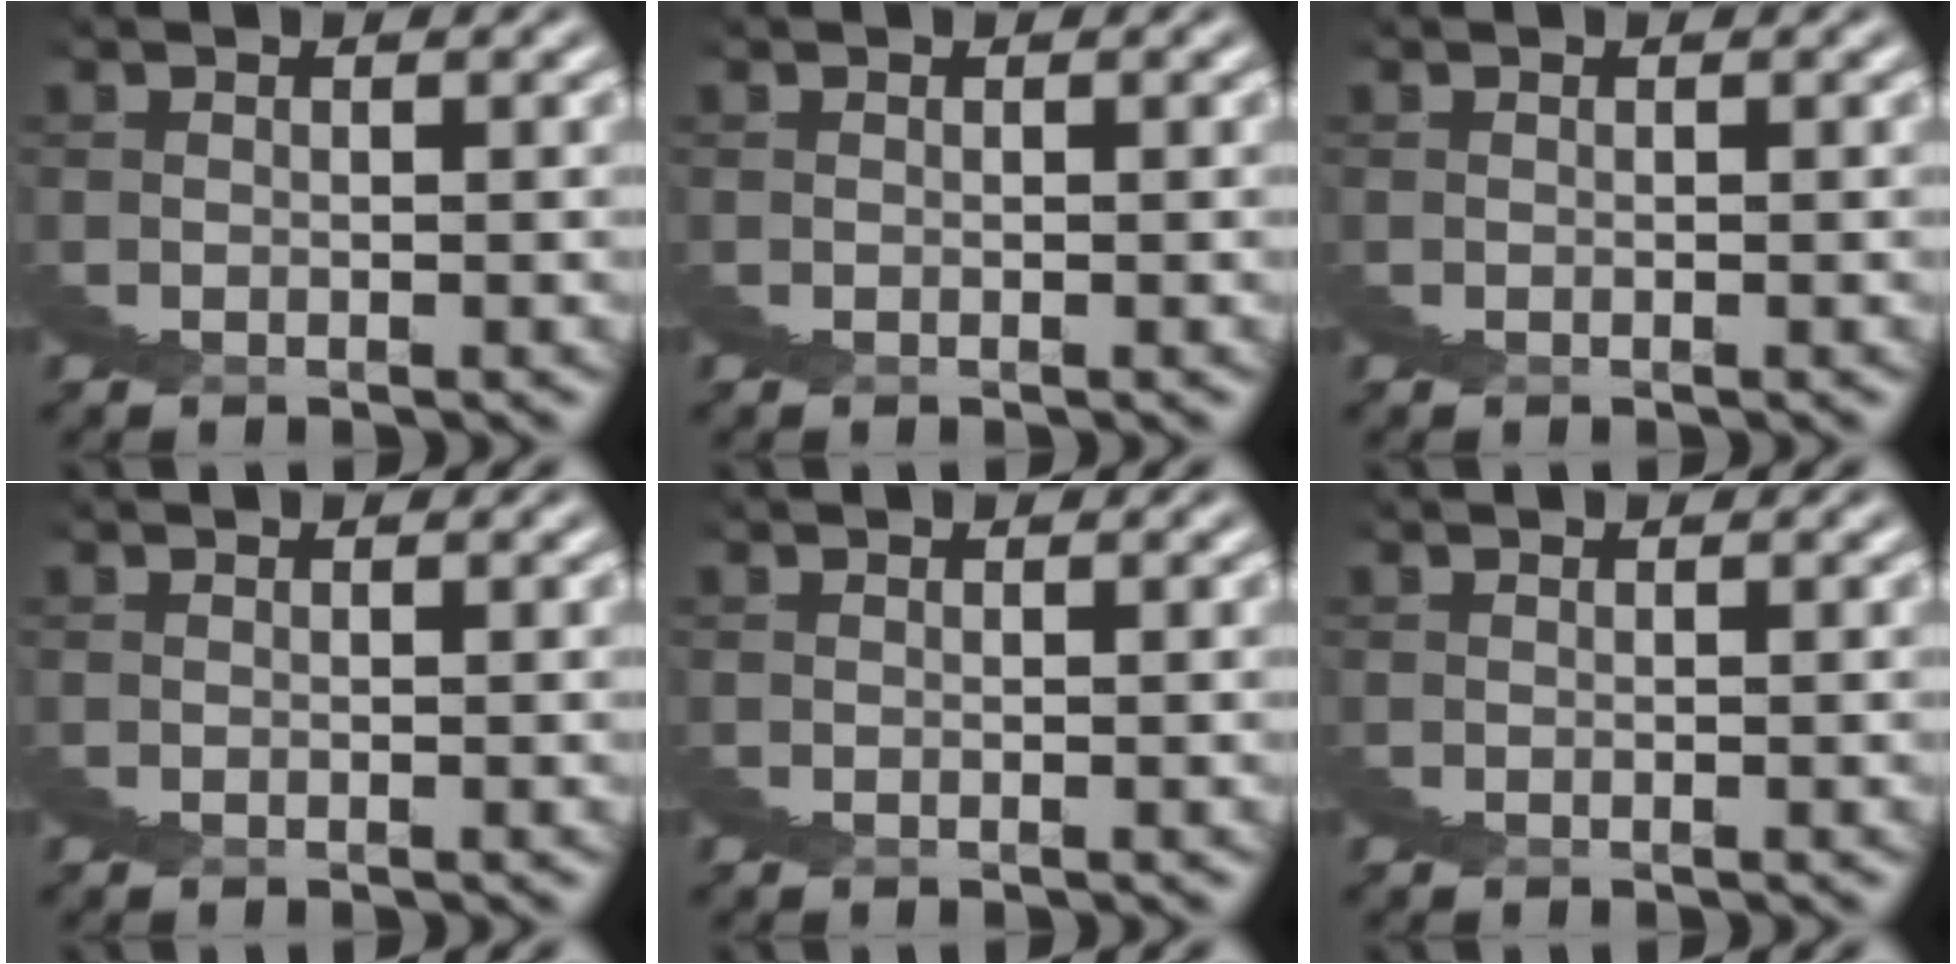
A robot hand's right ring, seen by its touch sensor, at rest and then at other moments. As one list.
[{"total": 0.0}, {"total": 0.0}, {"total": 0.0}, {"total": 0.0}, {"total": 0.0}]